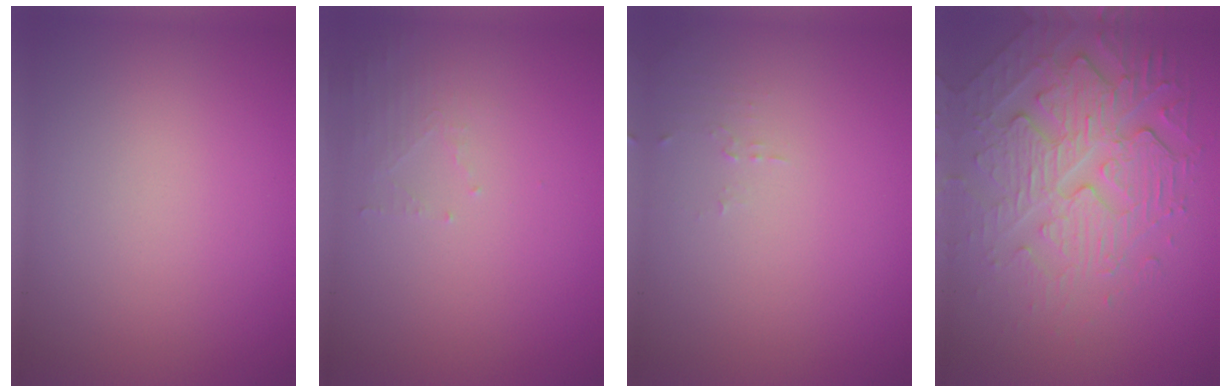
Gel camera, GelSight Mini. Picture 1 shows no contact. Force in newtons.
{"total": 1.4, "press": 1.3, "slide": 0.3}
{"total": 0.9, "press": 0.9, "slide": 0.3}
{"total": 6.9, "press": 5.1, "slide": 4.7}